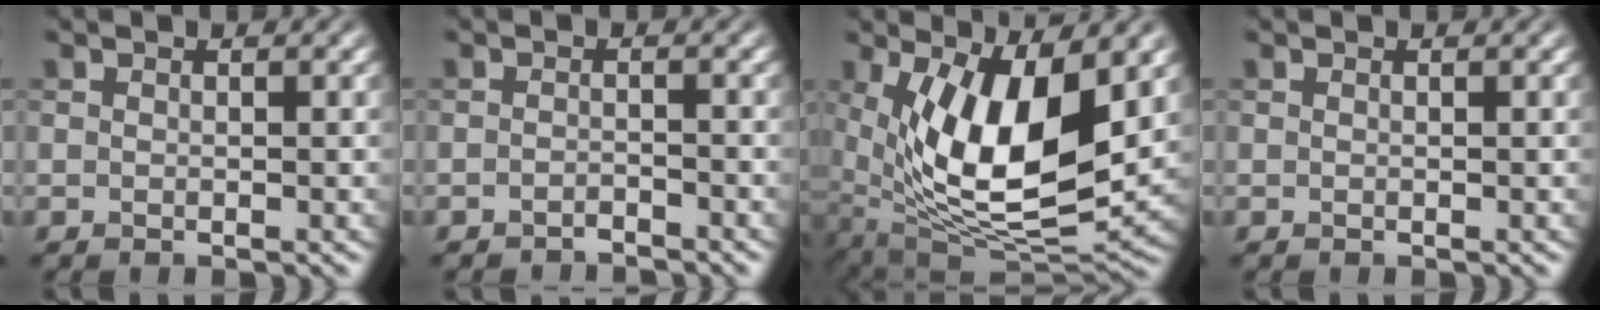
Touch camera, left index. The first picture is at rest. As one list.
[{"total": 1.6, "force": [-1.5, 0.1, 0.3], "torque": [-0.002, -0.002, -0.030]}, {"total": 11.8, "force": [1.9, 4.8, 10.6], "torque": [-0.189, -0.026, 0.037]}, {"total": 0.0}]